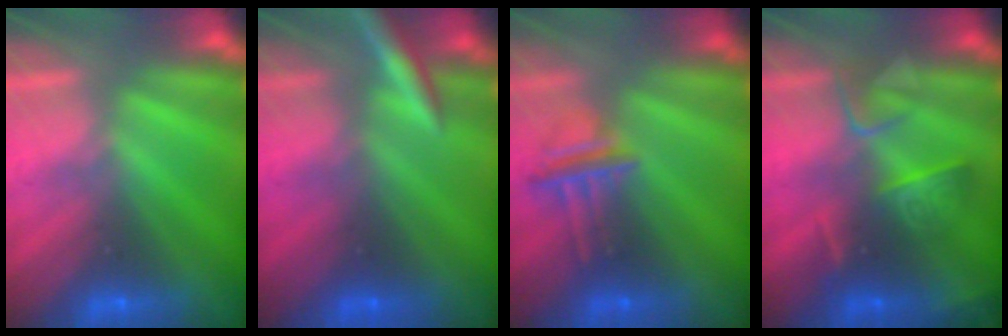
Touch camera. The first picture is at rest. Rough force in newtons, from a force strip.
{"total": 2.9}
{"total": 2.8}
{"total": 2.7}